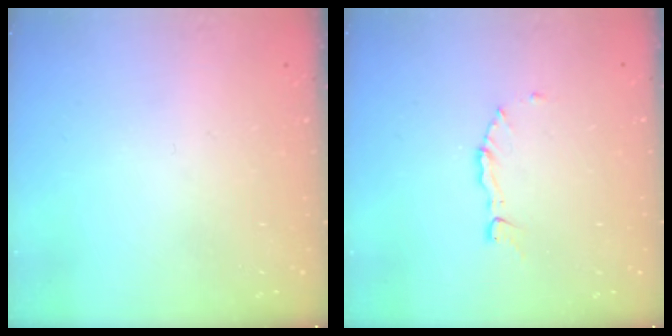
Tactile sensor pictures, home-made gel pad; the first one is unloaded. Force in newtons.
{"total": 3.0, "press": 2.9, "slide": 0.3}